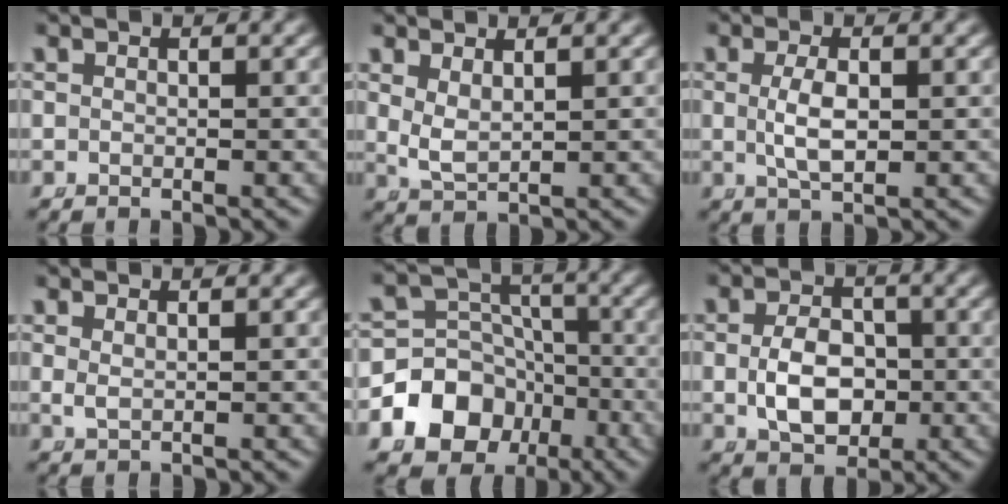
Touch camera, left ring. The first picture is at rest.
{"total": 2.4, "force": [1.1, 1.2, 1.7], "torque": [-0.048, -0.016, 0.032]}
{"total": 2.8, "force": [-0.1, 0.7, 2.7], "torque": [-0.061, -0.011, 0.009]}
{"total": 0.9, "force": [0.6, -0.1, 0.6], "torque": [-0.018, -0.011, 0.022]}
{"total": 13.2, "force": [-5.3, 11.2, 4.4], "torque": [-0.068, -0.050, -0.084]}
{"total": 4.8, "force": [-0.7, 3.3, 3.4], "torque": [-0.055, -0.019, -0.001]}